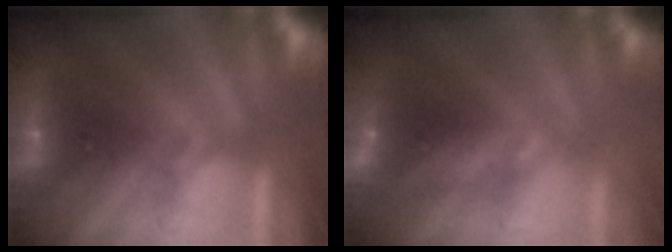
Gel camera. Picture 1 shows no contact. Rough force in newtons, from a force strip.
{"total": 8.6}